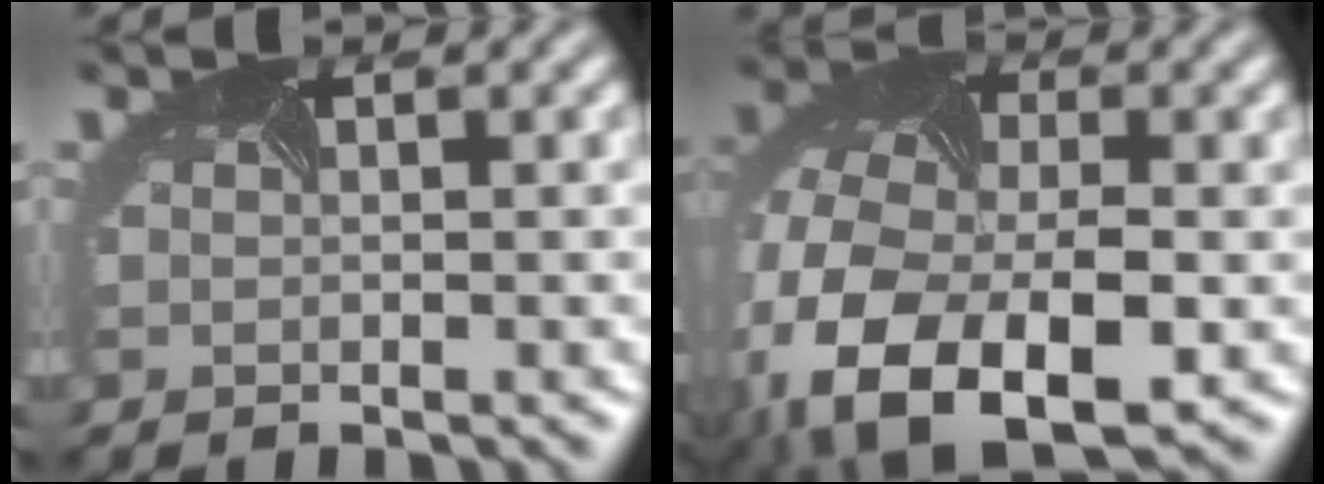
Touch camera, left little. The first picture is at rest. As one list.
[{"total": 13.7, "force": [-5.0, 8.4, 9.6], "torque": [-0.226, -0.033, -0.078]}]